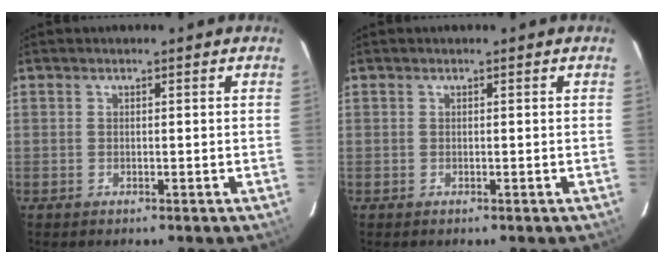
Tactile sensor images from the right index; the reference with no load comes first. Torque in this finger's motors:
{"motor_torque": [0.00, 0.00, 0.01, 0.00]}